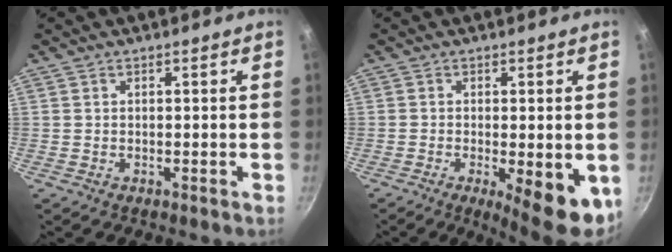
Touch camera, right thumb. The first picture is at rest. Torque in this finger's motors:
{"motor_torque": [-0.09, 0.71, 0.03, 0.00, 0.12]}